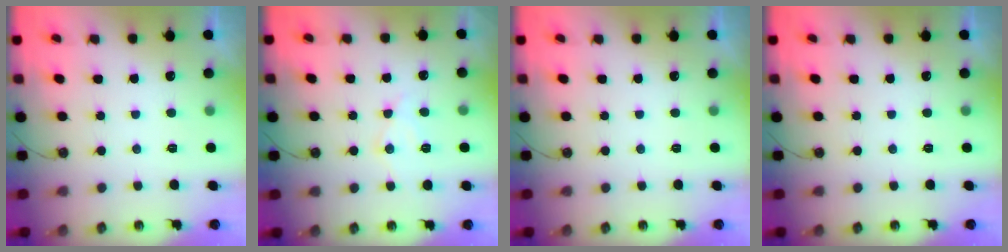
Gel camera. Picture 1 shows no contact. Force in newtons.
{"total": 9.5, "press": 9.5, "slide": 0.7}
{"total": 0.0}
{"total": 0.0}